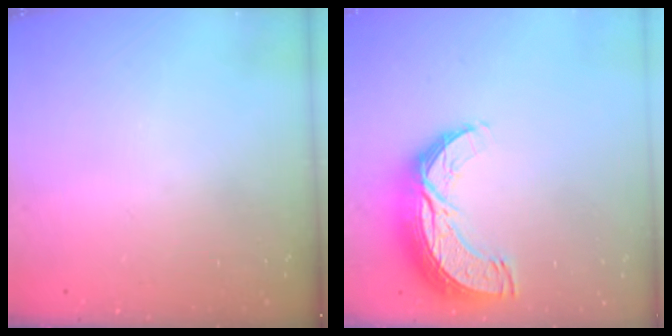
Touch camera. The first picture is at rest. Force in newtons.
{"total": 12.4, "press": 12.4, "slide": 0.9}